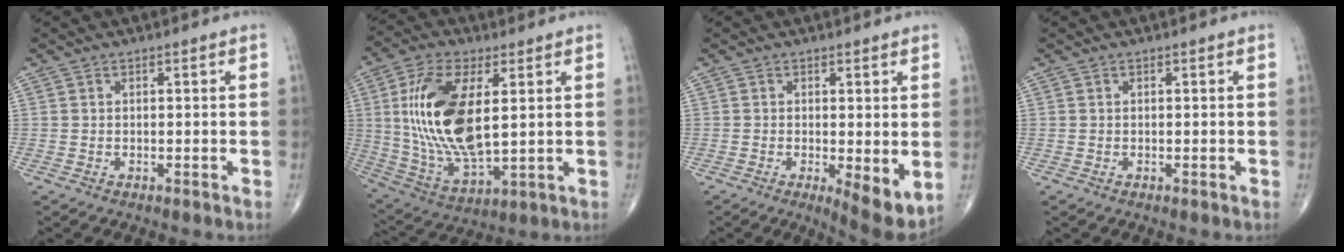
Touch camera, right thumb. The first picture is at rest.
{"total": 19.7, "force": [3.2, 8.9, 17.3], "torque": [-0.345, -0.018, 0.069]}
{"total": 6.7, "force": [-0.8, 2.2, 6.3], "torque": [-0.091, -0.022, -0.011]}
{"total": 0.0}